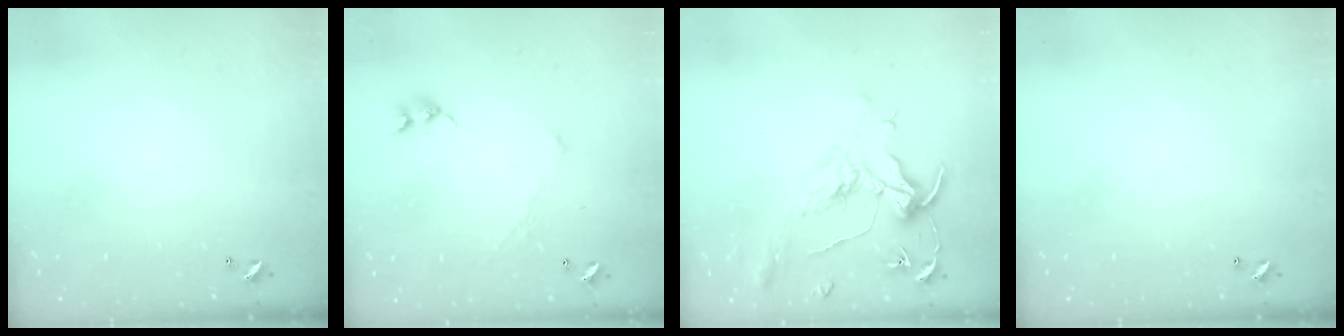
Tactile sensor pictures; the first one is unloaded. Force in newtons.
{"total": 0.8, "press": 0.7, "slide": 0.5}
{"total": 1.5, "press": 1.3, "slide": 0.7}
{"total": 0.0}